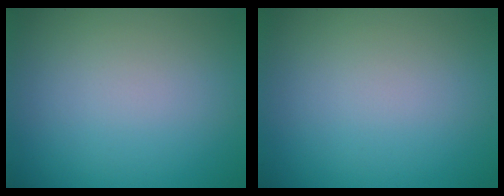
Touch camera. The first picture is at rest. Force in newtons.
{"total": 0.0}